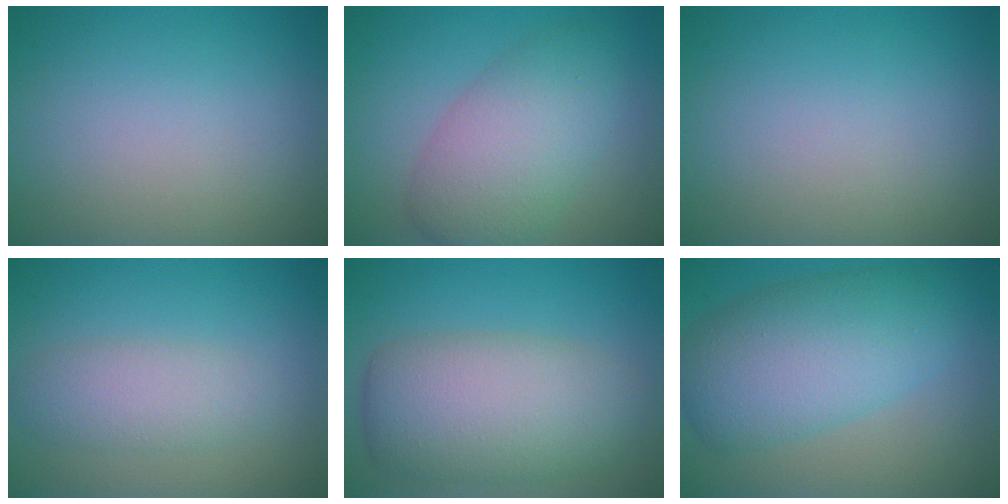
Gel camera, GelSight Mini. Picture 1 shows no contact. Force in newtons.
{"total": 6.3, "press": 6.3, "slide": 0.3}
{"total": 0.0}
{"total": 3.1, "press": 3.1, "slide": 0.1}
{"total": 8.1, "press": 8.1, "slide": 0.8}
{"total": 8.4, "press": 8.4, "slide": 0.2}